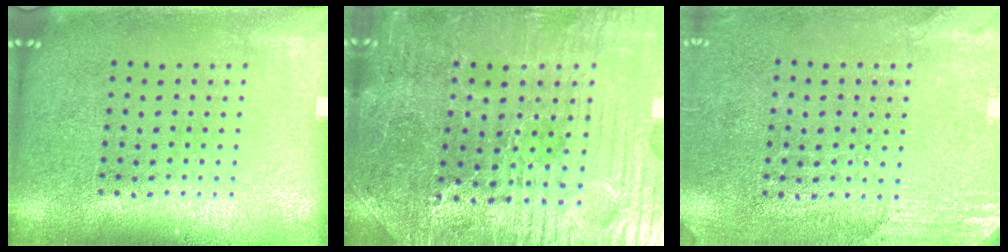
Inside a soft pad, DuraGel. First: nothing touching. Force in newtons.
{"total": 4.1, "press": 4.0, "slide": 0.5}
{"total": 2.8, "press": 2.5, "slide": 1.3}